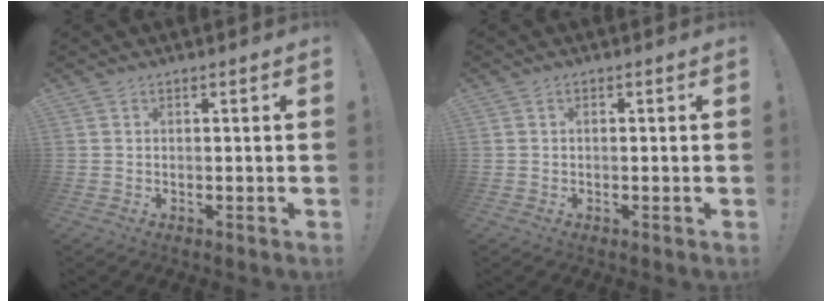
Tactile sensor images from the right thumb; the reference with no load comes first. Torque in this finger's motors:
{"motor_torque": [0.15, 0.11, -0.03, -0.04, -0.07]}